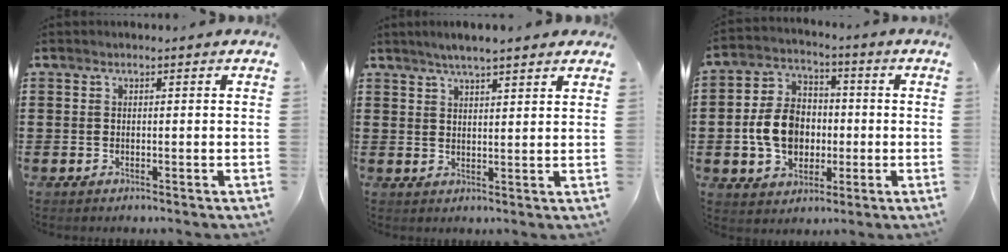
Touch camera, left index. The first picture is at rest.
{"total": 3.9, "force": [3.2, 0.4, 2.1], "torque": [-0.048, 0.000, 0.057]}
{"total": 9.1, "force": [-1.2, 7.2, 5.4], "torque": [-0.128, 0.013, -0.025]}